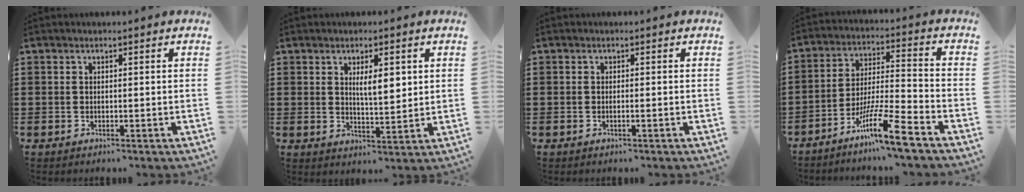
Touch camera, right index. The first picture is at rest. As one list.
[{"total": 4.8, "force": [1.5, 1.5, 4.3], "torque": [-0.071, -0.002, 0.020]}, {"total": 0.7, "force": [-0.3, -0.1, 0.6], "torque": [-0.010, -0.003, -0.004]}, {"total": 10.2, "force": [-7.2, 0.7, 7.2], "torque": [-0.143, 0.001, -0.140]}]